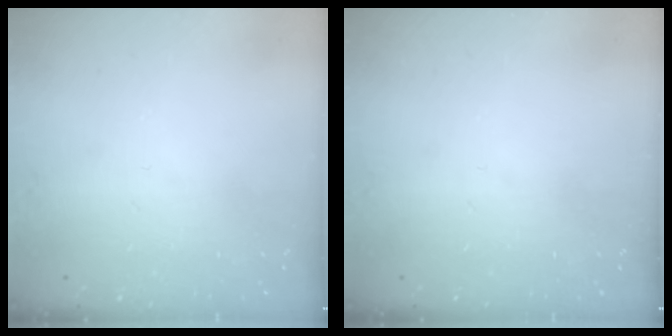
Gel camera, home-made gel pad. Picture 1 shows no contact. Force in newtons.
{"total": 0.0}